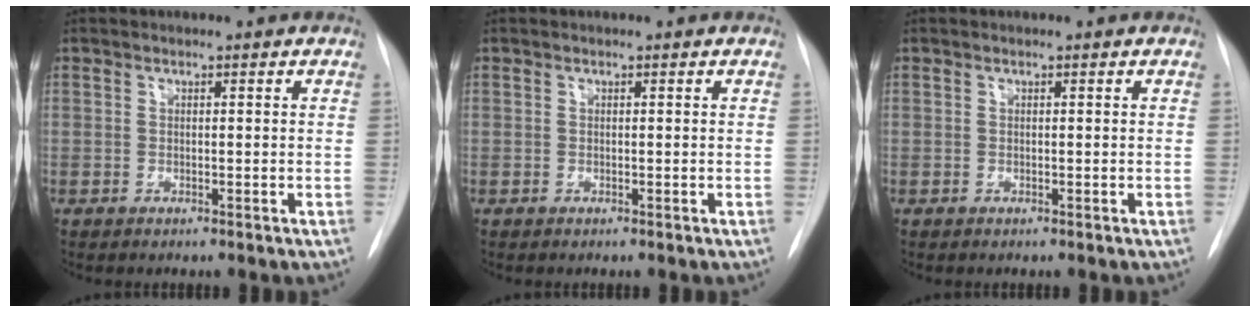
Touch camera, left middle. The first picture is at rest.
{"total": 0.0}
{"total": 0.0}